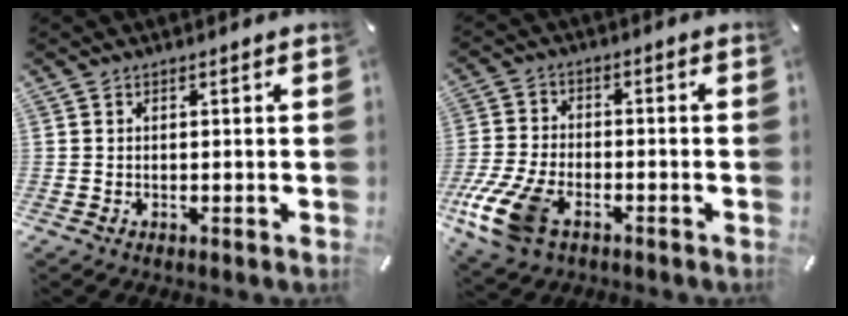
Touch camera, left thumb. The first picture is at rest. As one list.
[{"total": 11.9, "force": [-6.1, 6.8, 7.7], "torque": [-0.168, 0.022, -0.112]}]